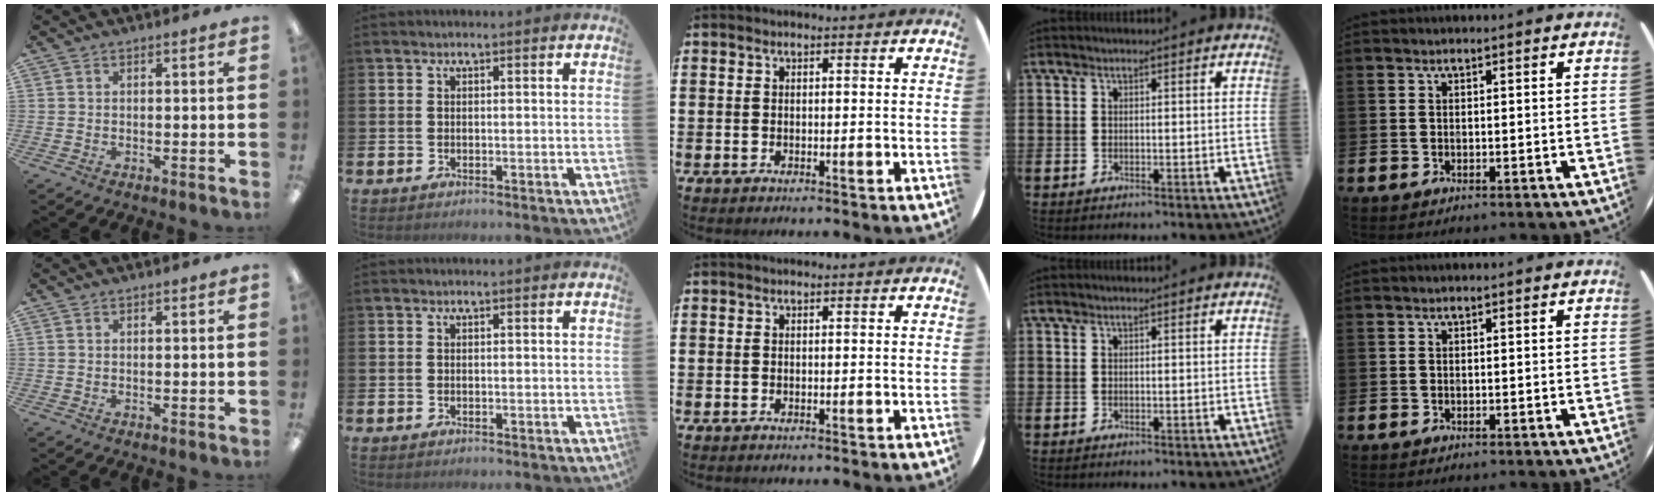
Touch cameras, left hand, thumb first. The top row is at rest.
{}